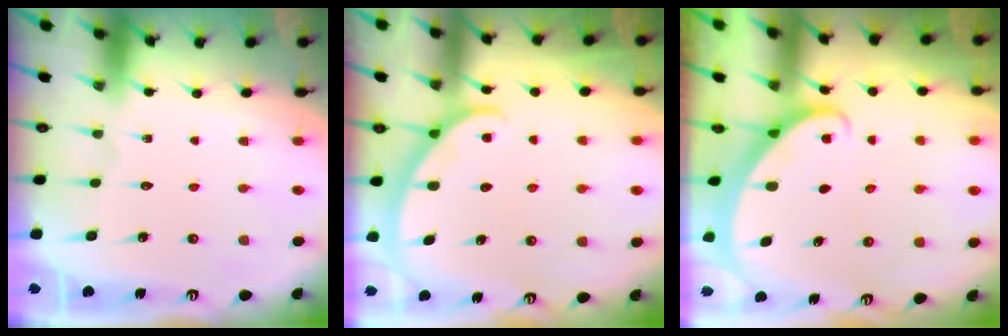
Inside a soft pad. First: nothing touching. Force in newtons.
{"total": 1.9, "press": 1.9, "slide": 0.2}
{"total": 1.9, "press": 1.9, "slide": 0.0}